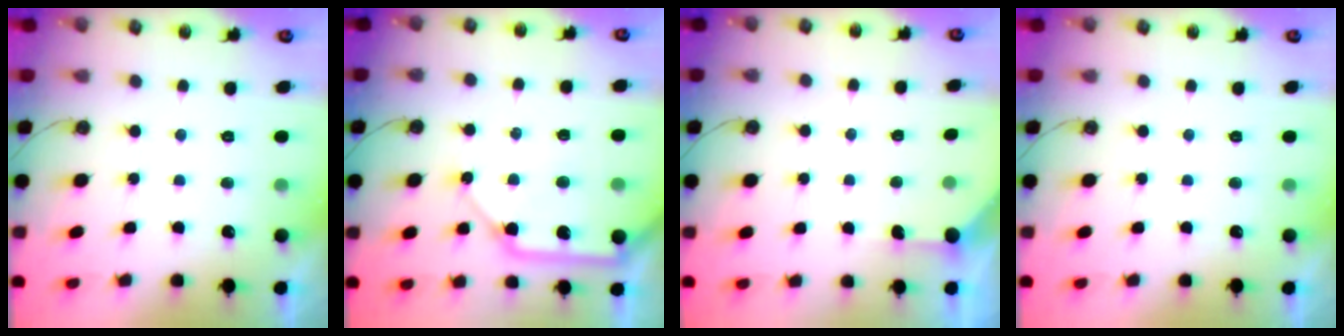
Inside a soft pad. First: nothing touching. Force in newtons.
{"total": 12.3, "press": 12.2, "slide": 1.6}
{"total": 2.4, "press": 2.4, "slide": 0.3}
{"total": 0.0}